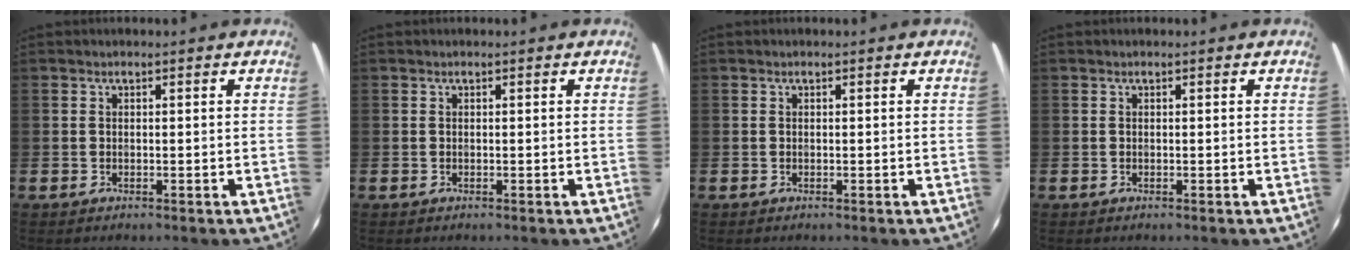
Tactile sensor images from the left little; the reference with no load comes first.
{"total": 0.0}
{"total": 0.0}
{"total": 0.0}